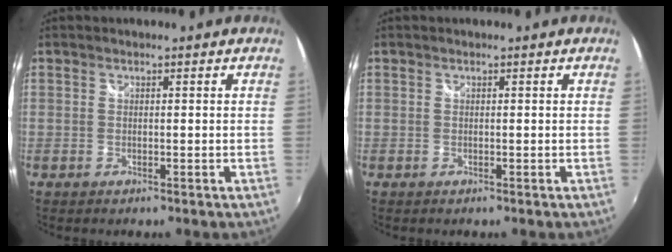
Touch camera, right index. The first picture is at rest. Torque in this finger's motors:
{"motor_torque": [0.00, 0.00, -0.01, 0.00]}